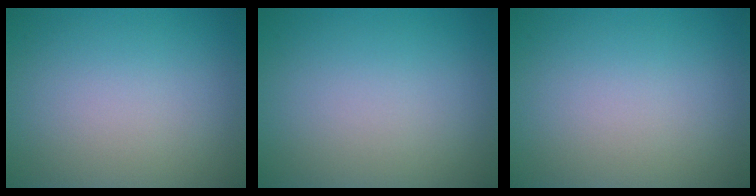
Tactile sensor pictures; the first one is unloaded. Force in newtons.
{"total": 0.0}
{"total": 0.0}